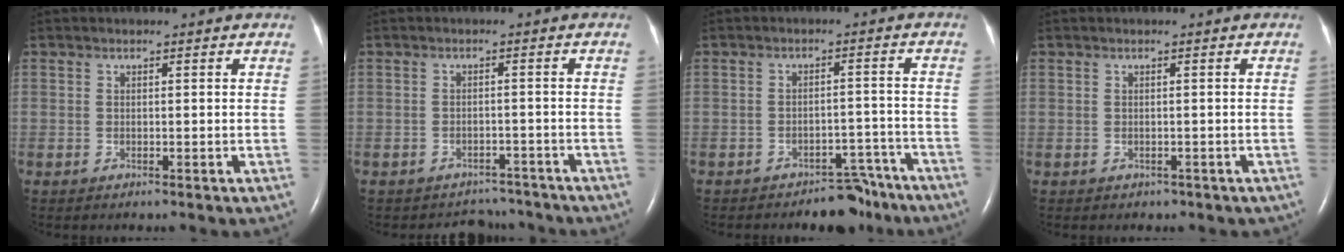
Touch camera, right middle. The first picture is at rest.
{"total": 5.0, "force": [-4.4, 2.1, -0.6], "torque": [0.006, 0.015, -0.055]}
{"total": 5.9, "force": [-5.2, 2.5, 1.0], "torque": [0.000, 0.022, -0.074]}
{"total": 1.8, "force": [-1.2, 1.3, 0.5], "torque": [-0.016, 0.004, -0.004]}